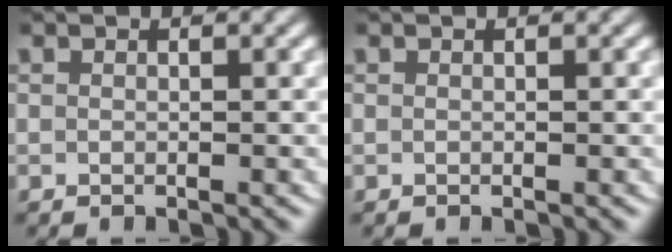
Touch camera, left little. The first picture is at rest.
{"total": 0.0}